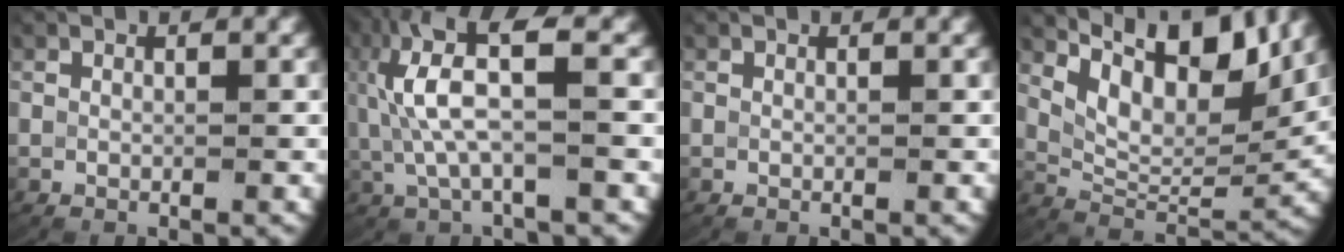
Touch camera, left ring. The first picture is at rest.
{"total": 7.1, "force": [1.4, 2.8, 6.4], "torque": [-0.140, 0.002, 0.027]}
{"total": 0.0}
{"total": 8.9, "force": [4.4, 4.4, 6.4], "torque": [-0.112, -0.010, 0.079]}